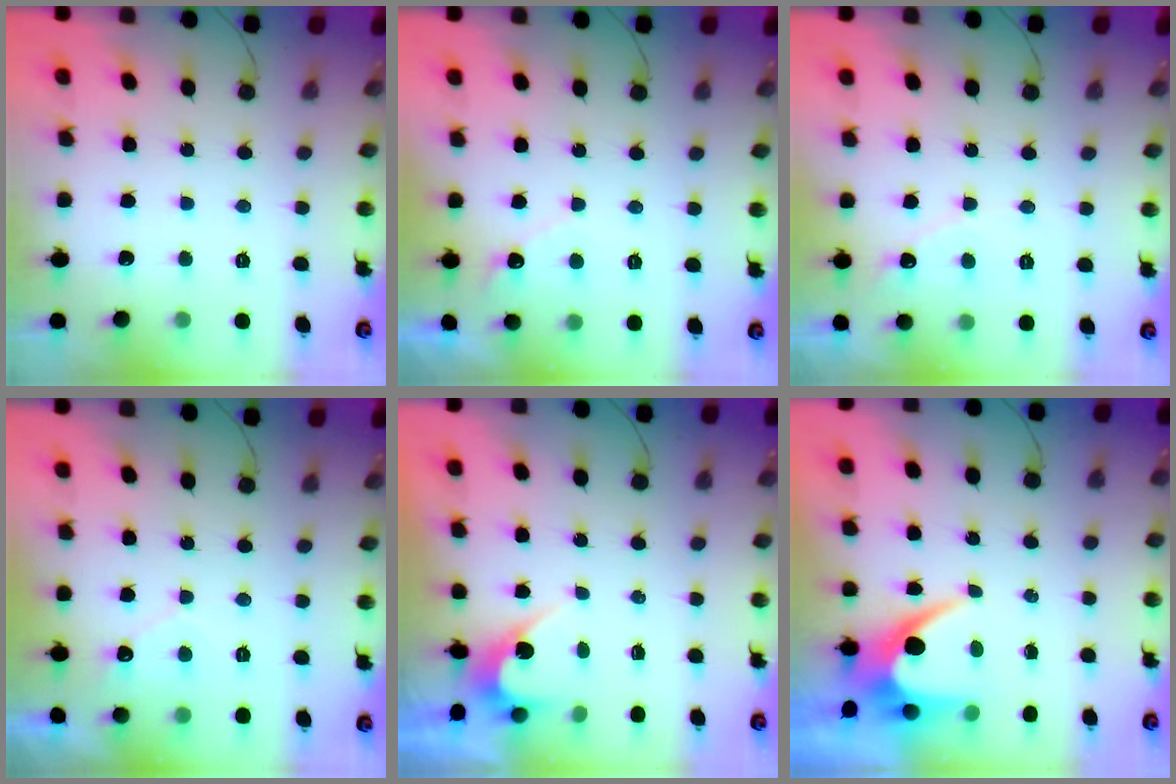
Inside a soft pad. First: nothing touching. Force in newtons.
{"total": 4.6, "press": 4.6, "slide": 0.3}
{"total": 4.7, "press": 4.7, "slide": 0.3}
{"total": 2.8, "press": 2.8, "slide": 0.1}
{"total": 3.3, "press": 3.3, "slide": 0.1}
{"total": 6.9, "press": 6.8, "slide": 0.6}